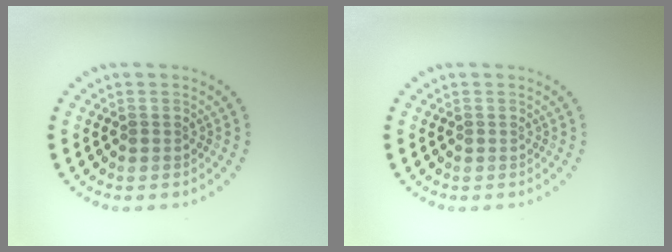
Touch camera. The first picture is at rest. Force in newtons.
{"total": 0.0}